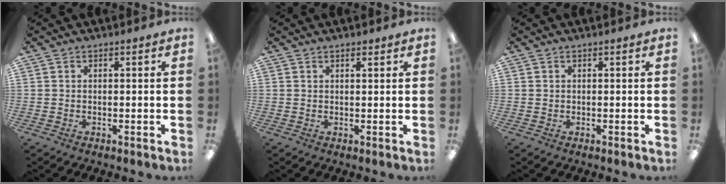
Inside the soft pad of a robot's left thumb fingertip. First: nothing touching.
{"total": 1.0, "force": [0.9, 0.3, 0.4], "torque": [-0.010, -0.002, 0.017]}
{"total": 0.0}